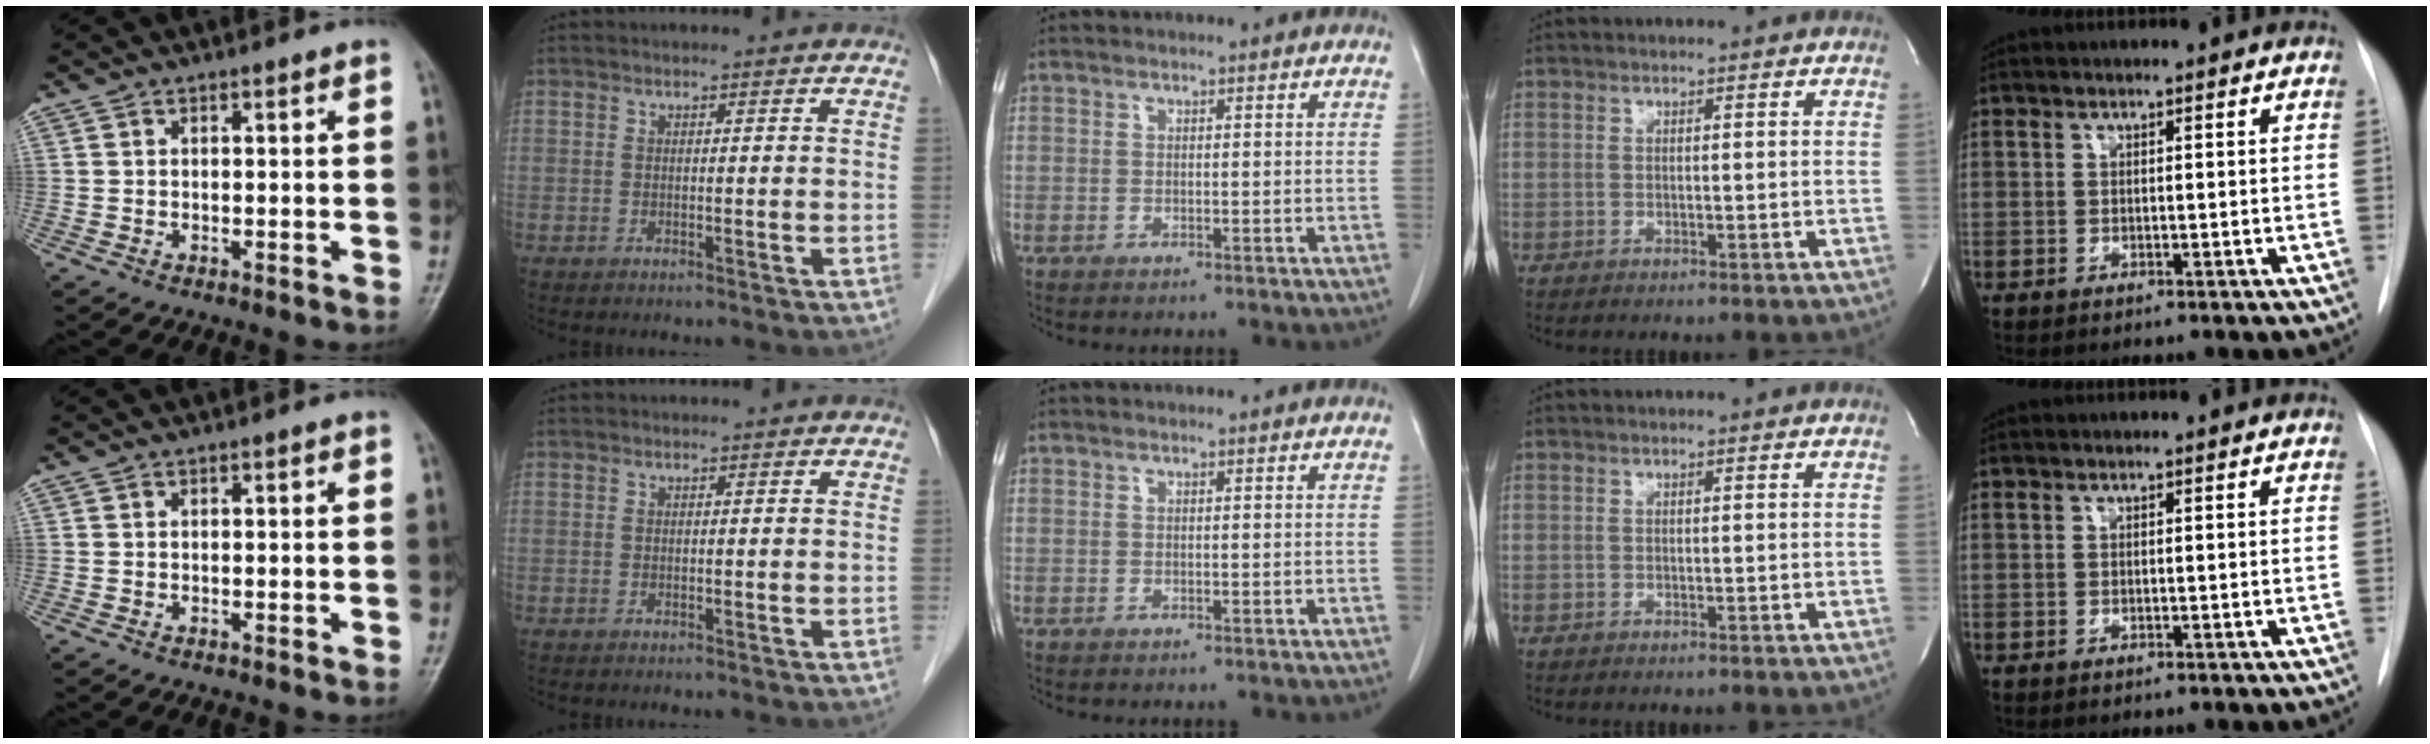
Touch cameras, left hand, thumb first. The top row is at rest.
{}